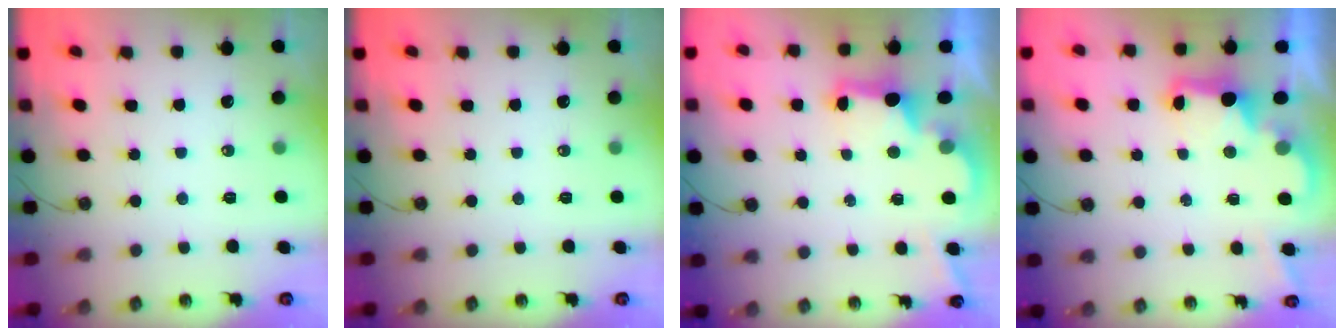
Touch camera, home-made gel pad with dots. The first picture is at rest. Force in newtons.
{"total": 0.0}
{"total": 2.8, "press": 2.7, "slide": 0.9}
{"total": 2.7, "press": 2.7, "slide": 0.6}